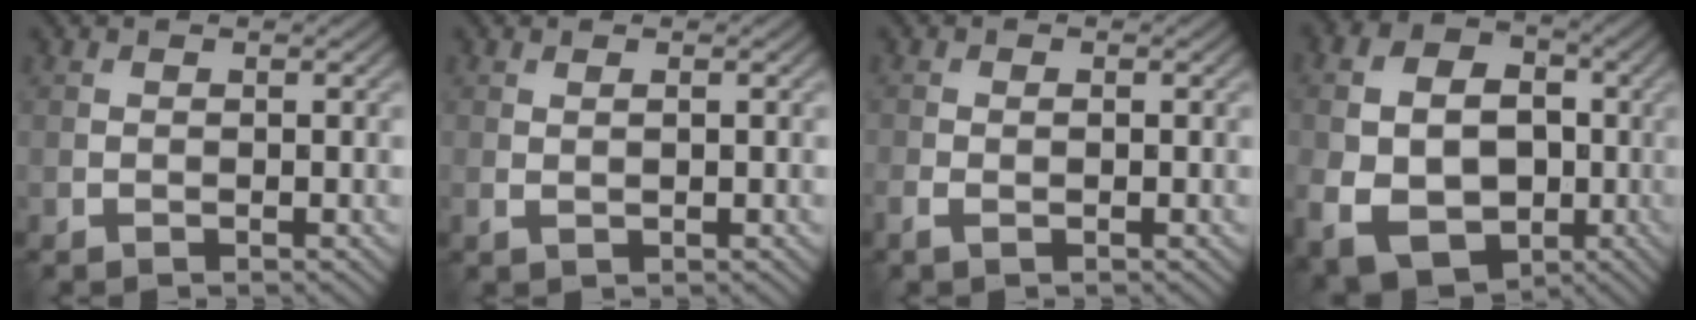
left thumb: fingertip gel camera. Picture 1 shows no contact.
{"total": 0.9, "force": [0.2, 0.1, 0.8], "torque": [-0.016, 0.001, 0.005]}
{"total": 1.6, "force": [-0.7, 0.7, 1.3], "torque": [-0.030, 0.001, -0.014]}
{"total": 13.2, "force": [-2.4, 10.1, 8.2], "torque": [-0.172, -0.025, -0.040]}